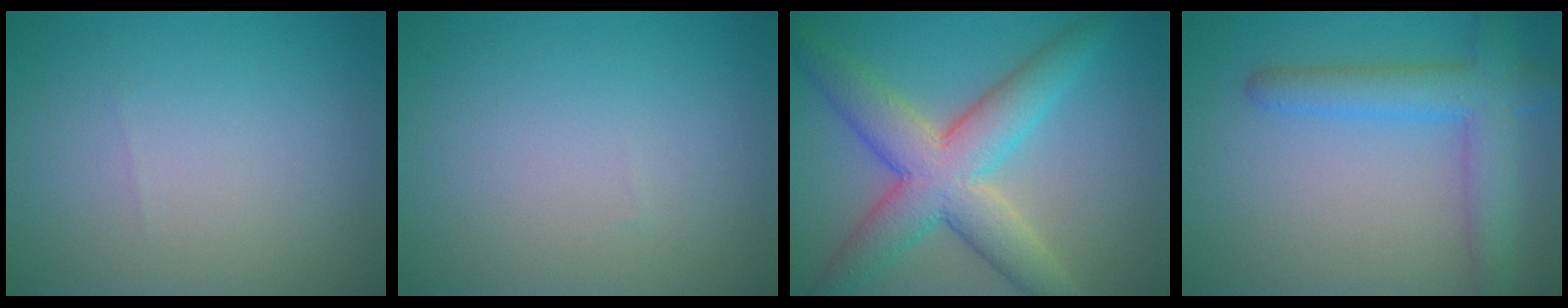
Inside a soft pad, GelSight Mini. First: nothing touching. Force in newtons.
{"total": 0.0}
{"total": 8.2, "press": 8.2, "slide": 0.5}
{"total": 5.0, "press": 5.0, "slide": 0.2}